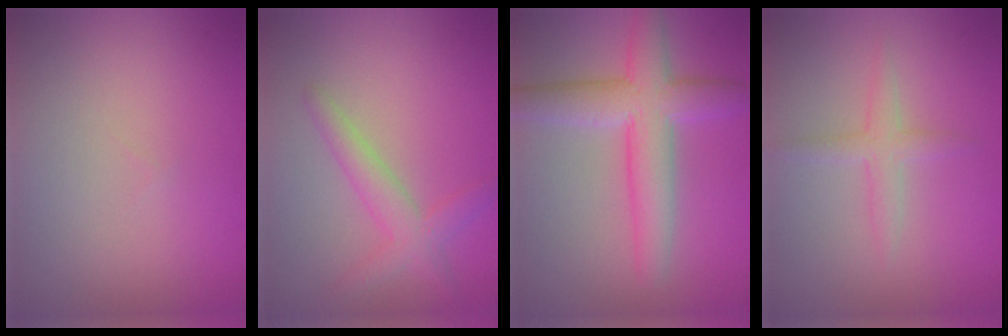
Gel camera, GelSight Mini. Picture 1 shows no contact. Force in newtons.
{"total": 2.9, "press": 2.9, "slide": 0.1}
{"total": 5.8, "press": 5.8, "slide": 0.2}
{"total": 1.7, "press": 1.7, "slide": 0.1}